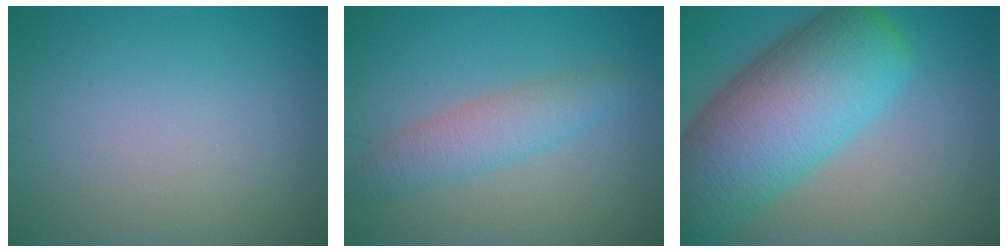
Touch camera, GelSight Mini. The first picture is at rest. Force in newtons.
{"total": 3.2, "press": 3.2, "slide": 0.3}
{"total": 13.0, "press": 13.0, "slide": 0.7}